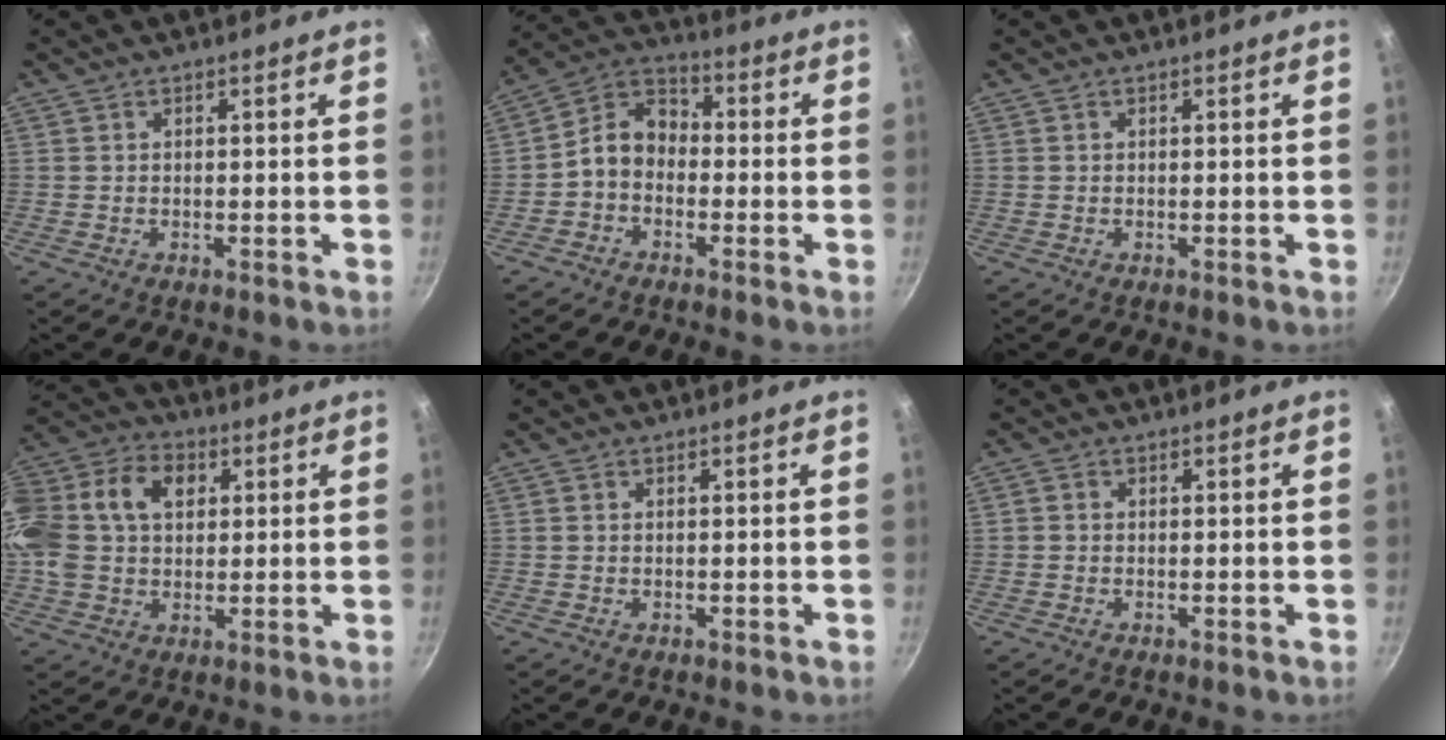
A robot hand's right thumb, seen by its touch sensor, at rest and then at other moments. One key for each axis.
{"total": 7.8, "fx": -1.8, "fy": 5.9, "fz": 4.7, "tx": -0.062, "ty": 0.040, "tz": -0.057}
{"total": 0.0}
{"total": 22.3, "fx": 4.5, "fy": 16.4, "fz": 14.5, "tx": -0.308, "ty": 0.040, "tz": 0.066}
{"total": 0.0}
{"total": 0.7, "fx": -0.1, "fy": 0.7, "fz": 0.3, "tx": -0.004, "ty": 0.003, "tz": -0.003}